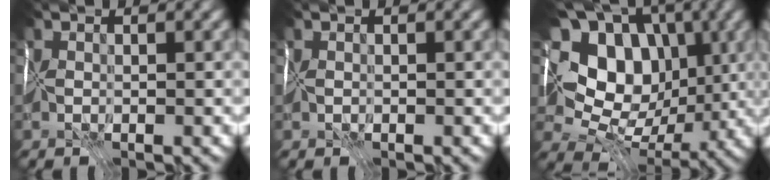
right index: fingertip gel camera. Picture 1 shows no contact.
{"total": 0.0}
{"total": 10.7, "force": [2.7, 8.2, 6.3], "torque": [-0.095, 0.011, 0.050]}